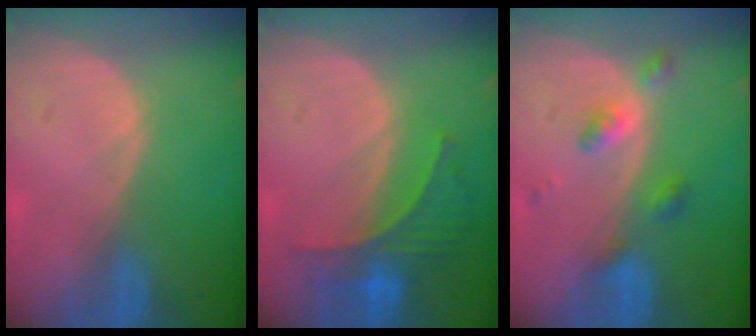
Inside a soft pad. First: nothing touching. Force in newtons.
{"total": 6.1, "press": 6.0, "slide": 1.0}
{"total": 4.2, "press": 4.1, "slide": 0.8}